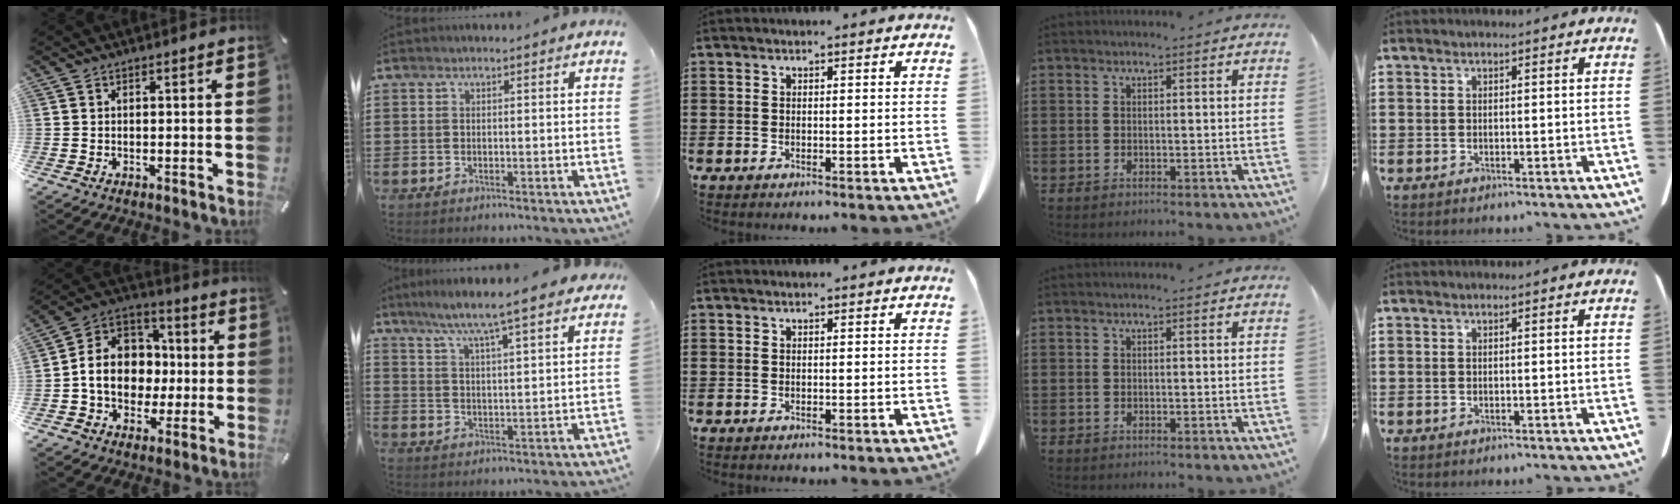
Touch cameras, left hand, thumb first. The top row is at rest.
{"thumb": {"total": 12.5, "force": [-2.0, 11.0, 5.6], "torque": [-0.121, 0.008, -0.035]}, "index": {"total": 6.4, "force": [5.5, -0.6, 3.1], "torque": [-0.083, -0.032, 0.090]}}